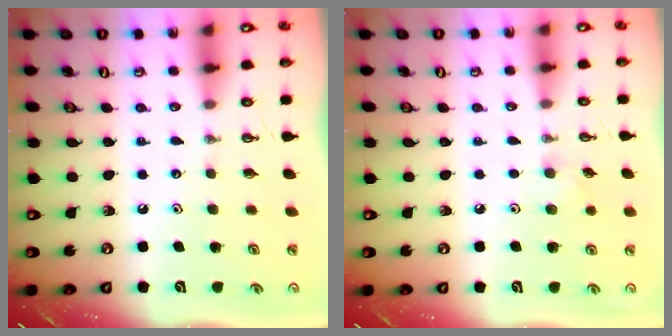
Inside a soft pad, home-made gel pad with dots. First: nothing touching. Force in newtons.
{"total": 3.8, "press": 3.7, "slide": 0.9}